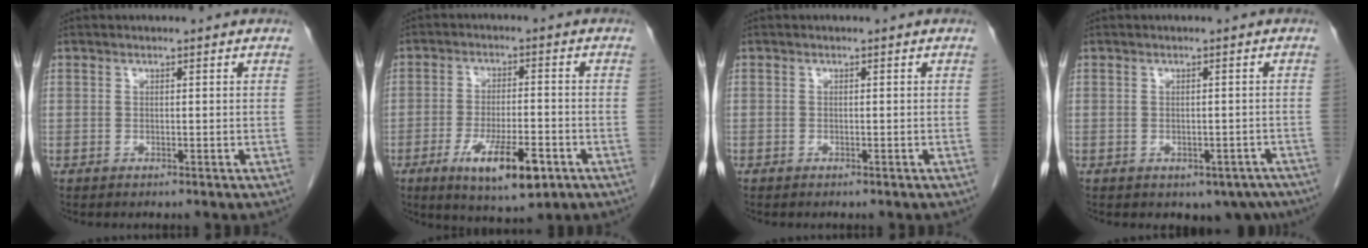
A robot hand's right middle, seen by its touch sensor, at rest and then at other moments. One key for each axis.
{"total": 10.2, "fx": -4.9, "fy": 2.6, "fz": 8.5, "tx": -0.149, "ty": -0.016, "tz": -0.071}
{"total": 0.0}
{"total": 5.4, "fx": -3.8, "fy": 3.4, "fz": 1.9, "tx": -0.003, "ty": 0.013, "tz": -0.044}